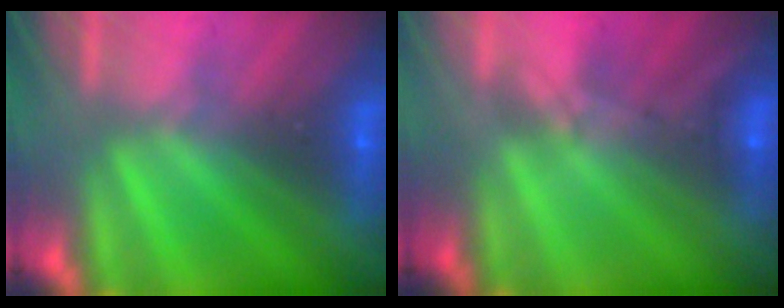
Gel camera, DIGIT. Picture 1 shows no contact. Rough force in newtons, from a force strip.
{"total": 1.6}